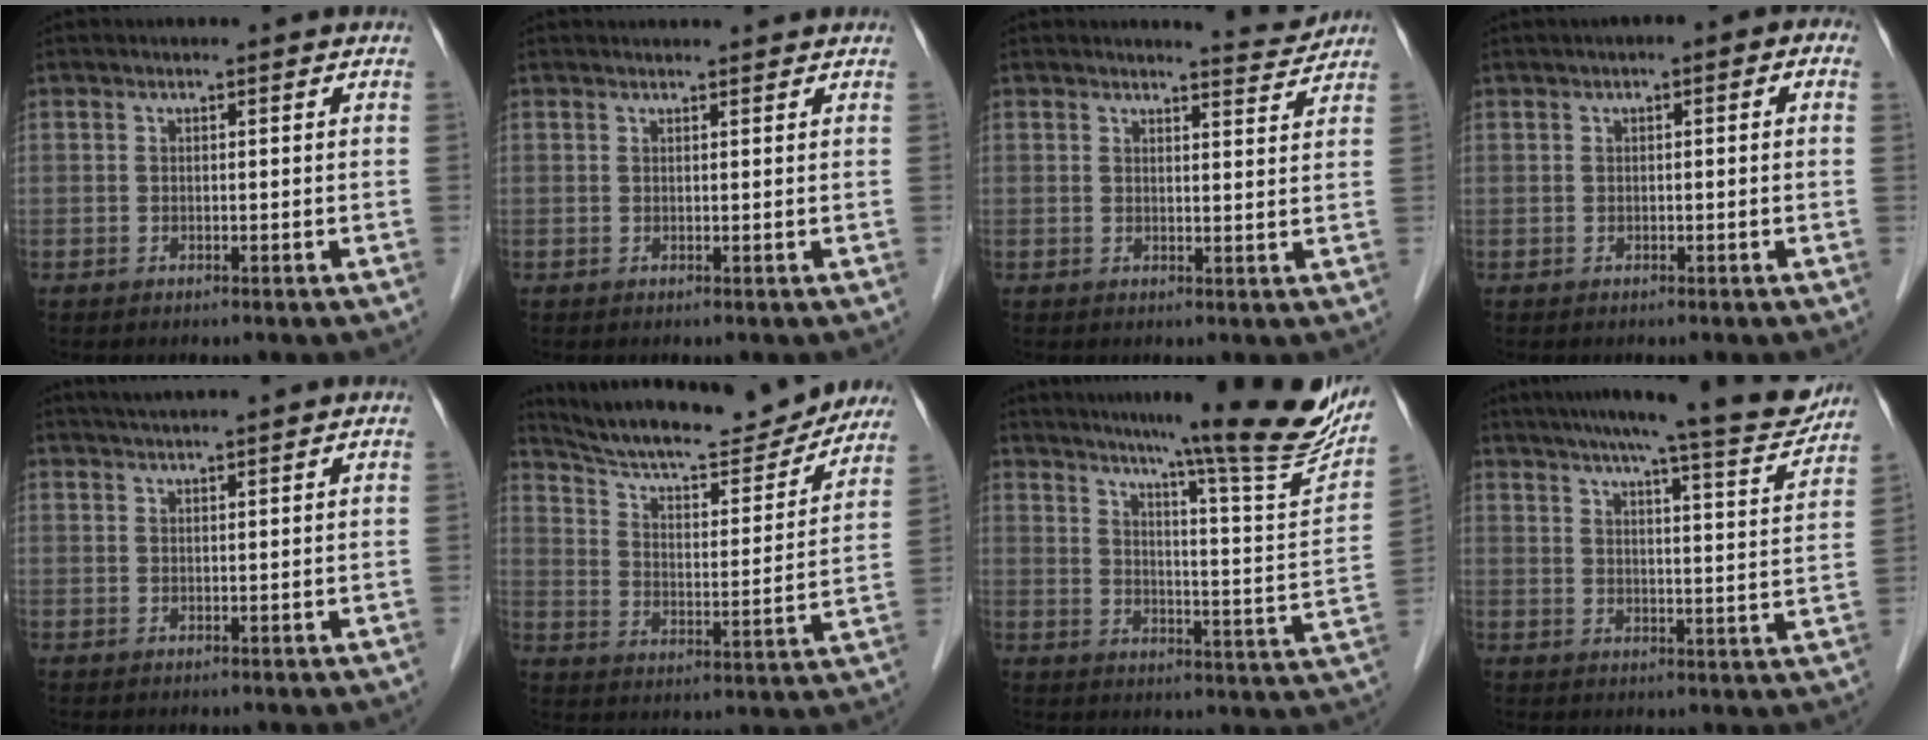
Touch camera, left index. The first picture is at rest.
{"total": 4.1, "force": [3.9, 0.2, 1.0], "torque": [-0.012, 0.022, 0.047]}
{"total": 3.2, "force": [3.2, -0.3, -0.1], "torque": [-0.008, -0.021, 0.038]}
{"total": 3.2, "force": [0.9, 1.0, 2.9], "torque": [-0.033, 0.022, 0.007]}
{"total": 3.7, "force": [3.1, -0.6, 1.9], "torque": [-0.026, 0.025, 0.054]}
{"total": 21.7, "force": [19.7, 3.7, 8.3], "torque": [-0.133, -0.008, 0.282]}
{"total": 22.1, "force": [18.9, -0.7, 11.4], "torque": [-0.164, -0.064, 0.243]}
{"total": 15.5, "force": [13.8, 0.5, 6.9], "torque": [-0.097, -0.018, 0.178]}